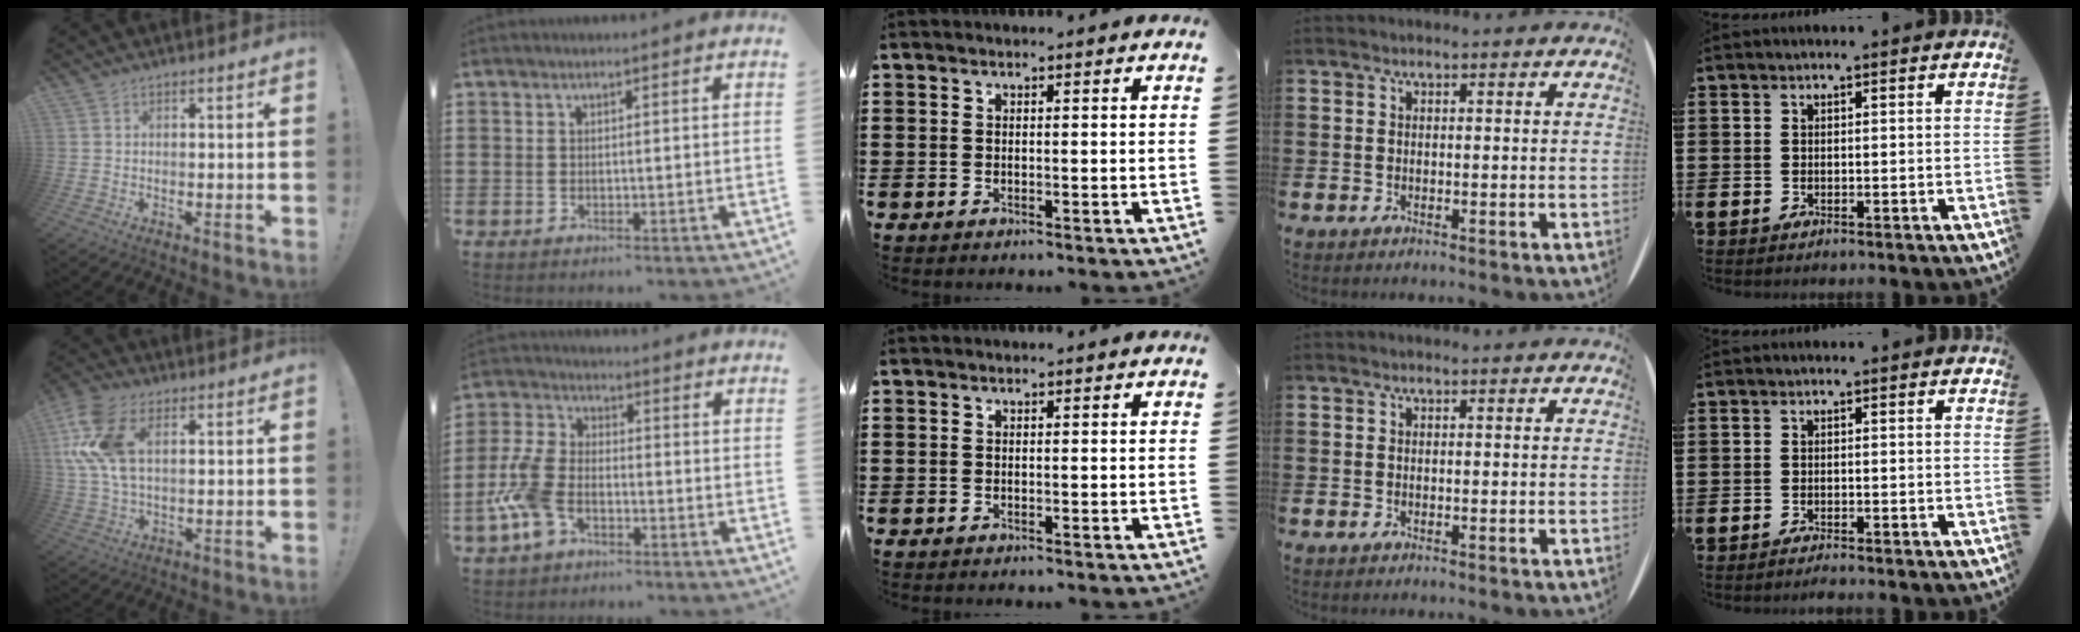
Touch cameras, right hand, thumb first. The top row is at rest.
{"thumb": {"total": 14.2, "force": [4.1, 8.5, 10.6], "torque": [-0.226, 0.000, 0.082]}, "index": {"total": 7.7, "force": [-3.4, 4.3, 5.5], "torque": [-0.152, -0.001, -0.072]}, "little": {"total": 0.8, "force": [-0.8, 0.0, 0.2], "torque": [-0.004, -0.003, -0.015]}}